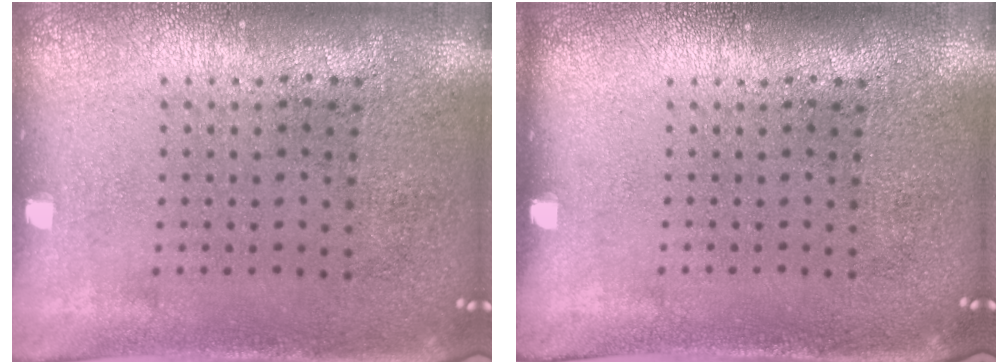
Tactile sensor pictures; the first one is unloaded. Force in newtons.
{"total": 0.0}